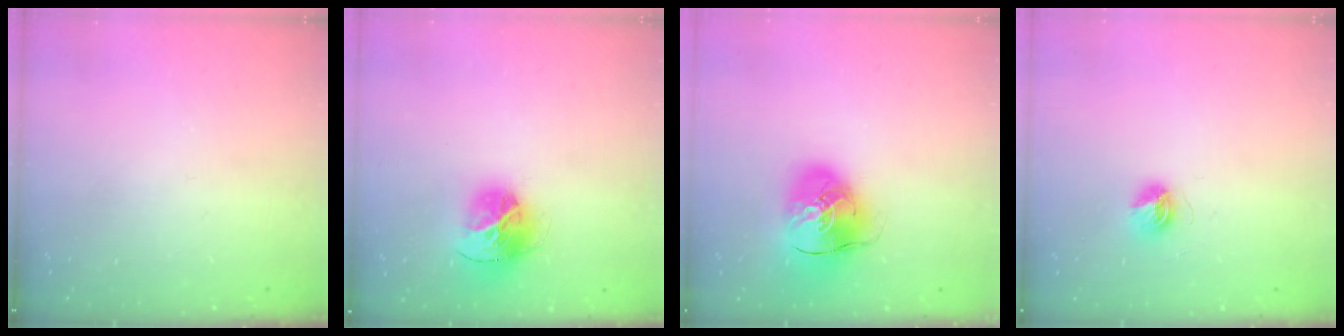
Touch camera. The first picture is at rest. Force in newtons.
{"total": 15.1, "press": 15.0, "slide": 1.5}
{"total": 11.4, "press": 11.3, "slide": 1.8}
{"total": 5.6, "press": 5.6, "slide": 0.5}